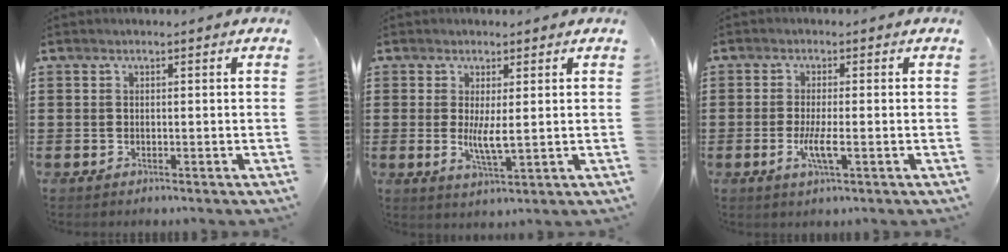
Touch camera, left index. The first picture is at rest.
{"total": 4.3, "force": [0.3, 0.7, 4.2], "torque": [-0.070, -0.008, 0.005]}
{"total": 4.0, "force": [-1.1, 0.5, 3.8], "torque": [-0.079, -0.008, -0.024]}